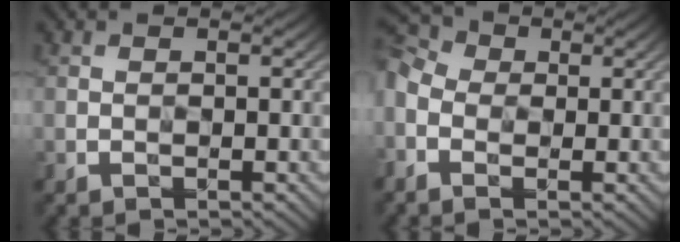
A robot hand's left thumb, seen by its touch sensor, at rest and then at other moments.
{"total": 6.7, "force": [-0.8, 5.4, 4.0], "torque": [-0.131, 0.010, -0.026]}